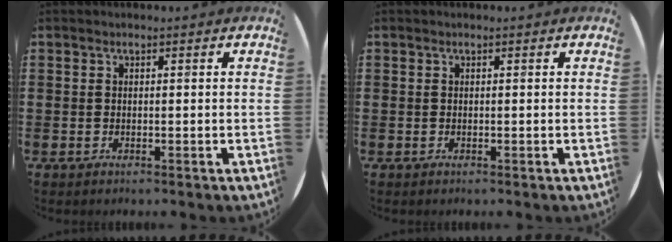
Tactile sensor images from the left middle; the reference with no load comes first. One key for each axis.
{"total": 0.0}